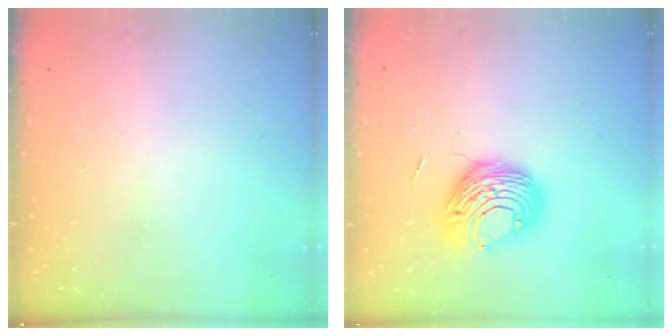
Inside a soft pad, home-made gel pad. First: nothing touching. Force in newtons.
{"total": 10.4, "press": 10.4, "slide": 0.2}